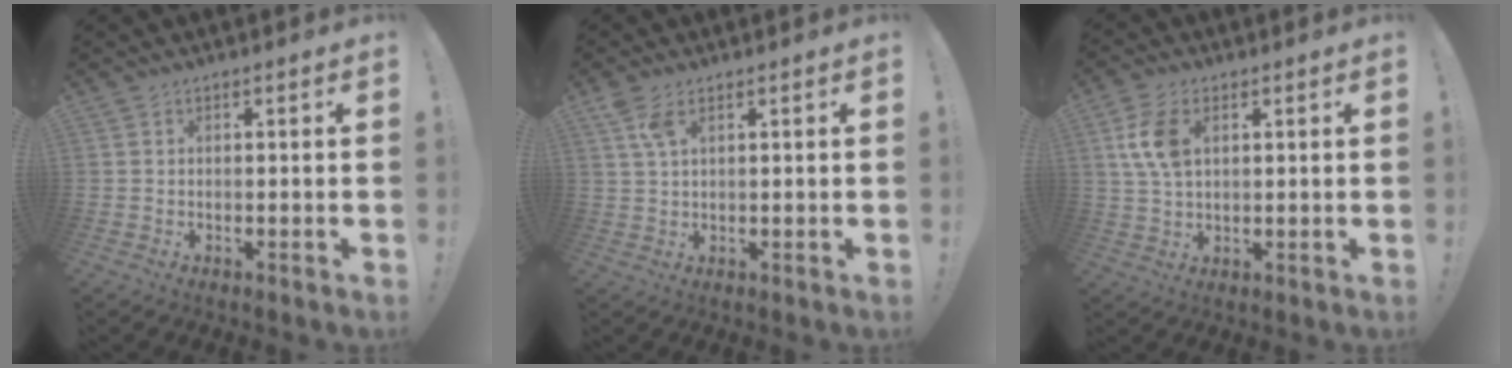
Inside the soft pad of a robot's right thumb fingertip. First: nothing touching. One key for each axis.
{"total": 4.6, "fx": 2.3, "fy": 1.9, "fz": 3.5, "tx": -0.069, "ty": -0.001, "tz": 0.042}
{"total": 8.8, "fx": 2.7, "fy": 5.2, "fz": 6.6, "tx": -0.135, "ty": 0.000, "tz": 0.049}